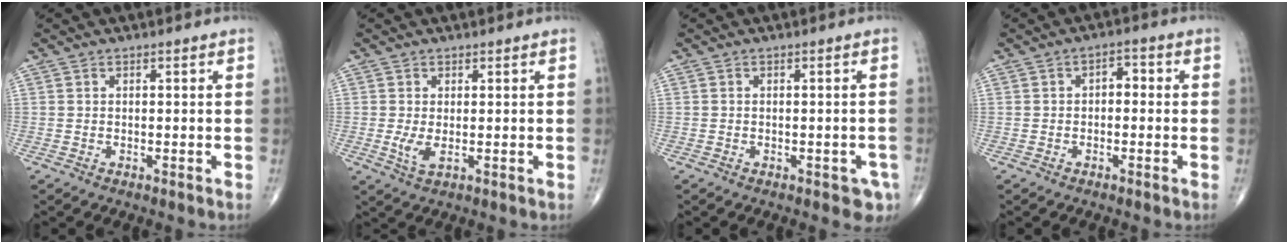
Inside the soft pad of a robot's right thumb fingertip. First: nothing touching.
{"total": 2.8, "force": [-0.1, 1.1, 2.6], "torque": [-0.058, -0.009, 0.001]}
{"total": 3.5, "force": [-1.7, 1.8, 2.5], "torque": [-0.016, 0.004, -0.018]}
{"total": 3.0, "force": [-0.1, 1.9, 2.3], "torque": [-0.017, 0.014, -0.012]}